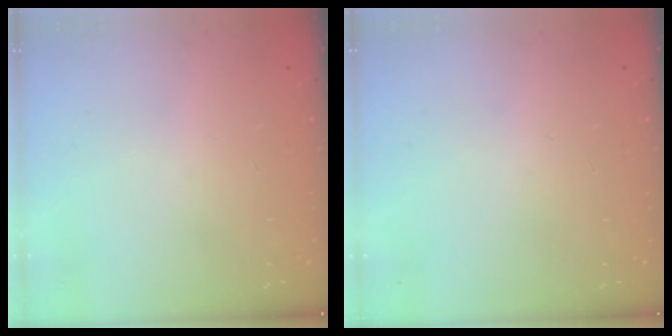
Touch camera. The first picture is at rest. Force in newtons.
{"total": 0.0}